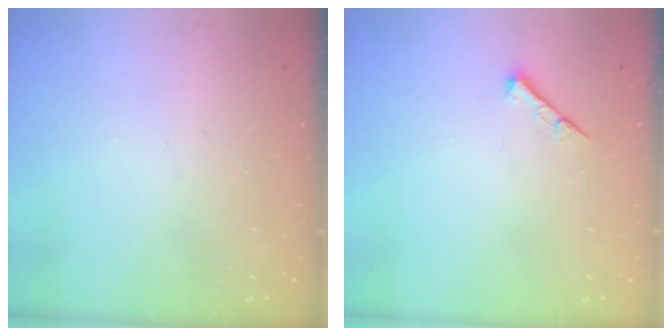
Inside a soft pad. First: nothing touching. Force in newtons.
{"total": 4.3, "press": 4.3, "slide": 0.5}